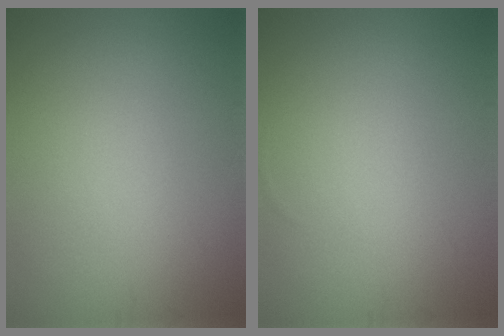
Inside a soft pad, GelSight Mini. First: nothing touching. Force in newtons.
{"total": 0.0}